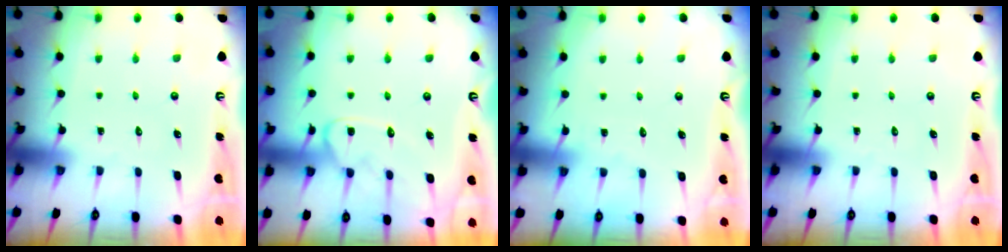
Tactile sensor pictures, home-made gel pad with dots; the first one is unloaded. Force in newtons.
{"total": 11.5, "press": 11.4, "slide": 0.9}
{"total": 2.4, "press": 2.4, "slide": 0.3}
{"total": 0.0}